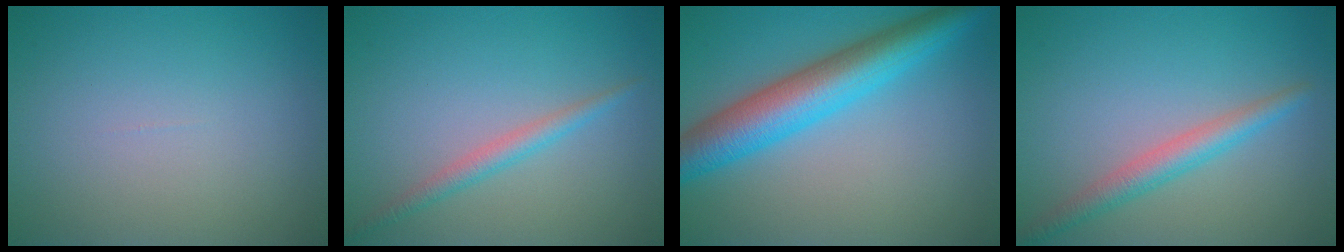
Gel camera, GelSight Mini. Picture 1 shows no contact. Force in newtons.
{"total": 1.9, "press": 1.9, "slide": 0.1}
{"total": 7.5, "press": 7.5, "slide": 0.1}
{"total": 2.9, "press": 2.9, "slide": 0.2}